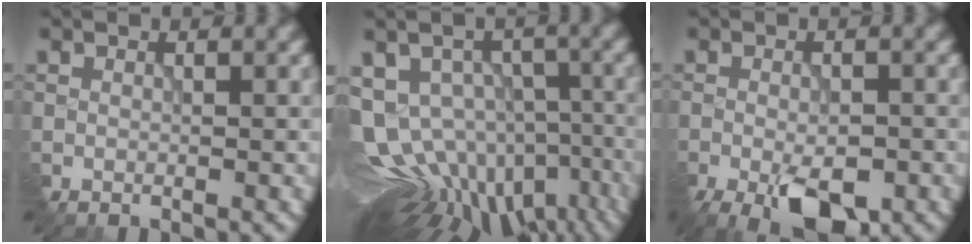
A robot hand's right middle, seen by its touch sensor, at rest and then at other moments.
{"total": 16.1, "force": [-5.5, 10.4, 11.0], "torque": [-0.208, 0.007, -0.034]}
{"total": 6.7, "force": [-3.8, 2.6, 4.9], "torque": [-0.090, -0.013, -0.055]}